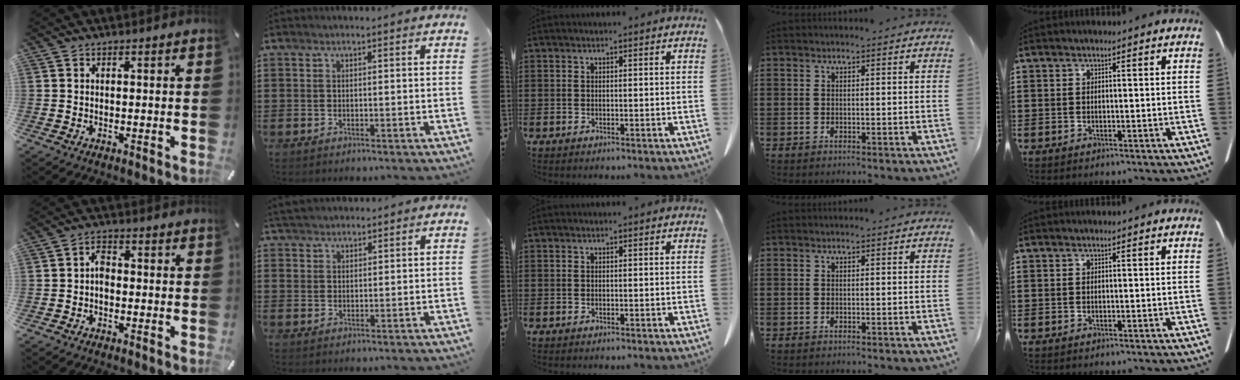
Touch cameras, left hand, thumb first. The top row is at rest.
{"thumb": {"total": 3.2, "force": [-0.8, 2.1, 2.3], "torque": [-0.050, 0.006, -0.016]}, "index": {"total": 3.0, "force": [2.7, 1.3, 0.2], "torque": [-0.013, 0.002, 0.053]}}